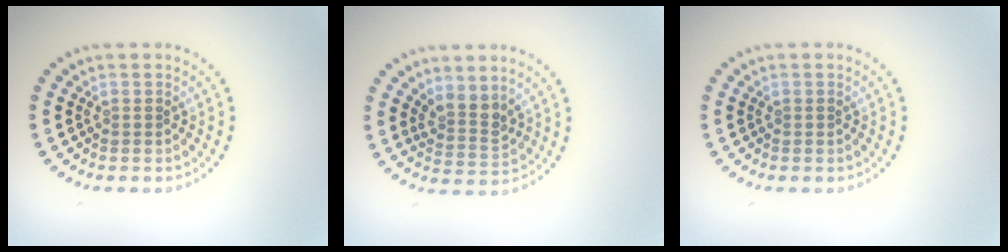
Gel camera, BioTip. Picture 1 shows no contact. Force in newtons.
{"total": 2.6, "press": 1.9, "slide": 1.7}
{"total": 0.0}